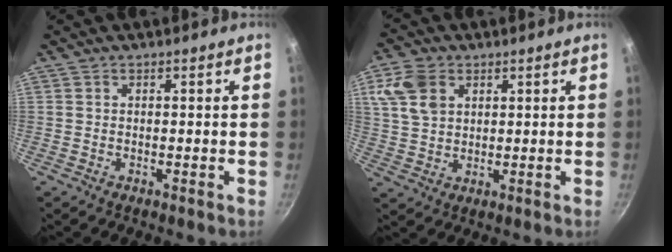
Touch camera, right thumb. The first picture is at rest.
{"total": 8.4, "force": [3.1, 6.1, 4.8], "torque": [-0.081, 0.002, 0.061]}